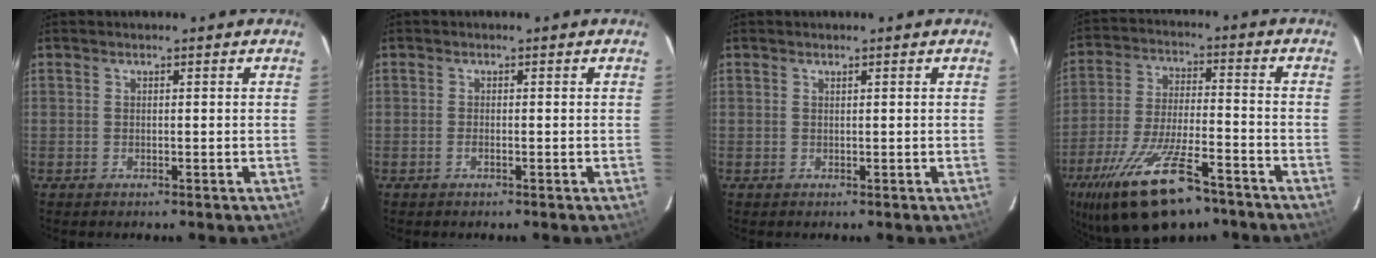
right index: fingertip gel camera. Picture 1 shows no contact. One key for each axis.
{"total": 0.6, "fx": -0.4, "fy": 0.1, "fz": 0.4, "tx": -0.010, "ty": 0.000, "tz": -0.009}
{"total": 0.0}
{"total": 20.5, "fx": -13.6, "fy": 7.0, "fz": 13.7, "tx": -0.277, "ty": -0.041, "tz": -0.229}